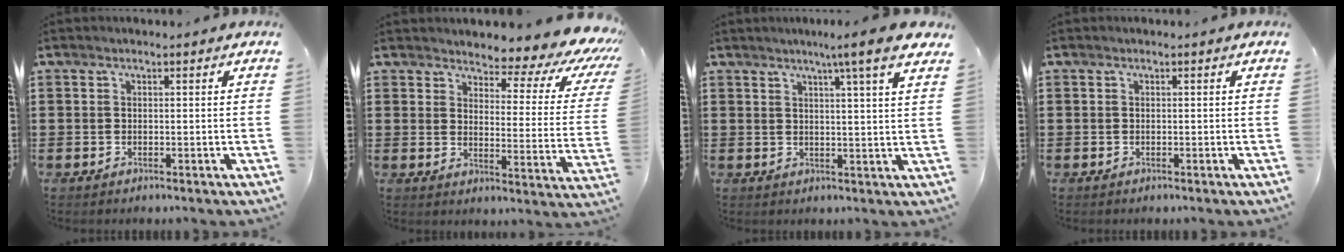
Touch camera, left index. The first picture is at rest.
{"total": 5.1, "force": [4.3, 1.3, 2.3], "torque": [-0.039, -0.045, 0.066]}
{"total": 6.0, "force": [4.2, -0.9, 4.2], "torque": [-0.076, -0.018, 0.064]}
{"total": 0.0}